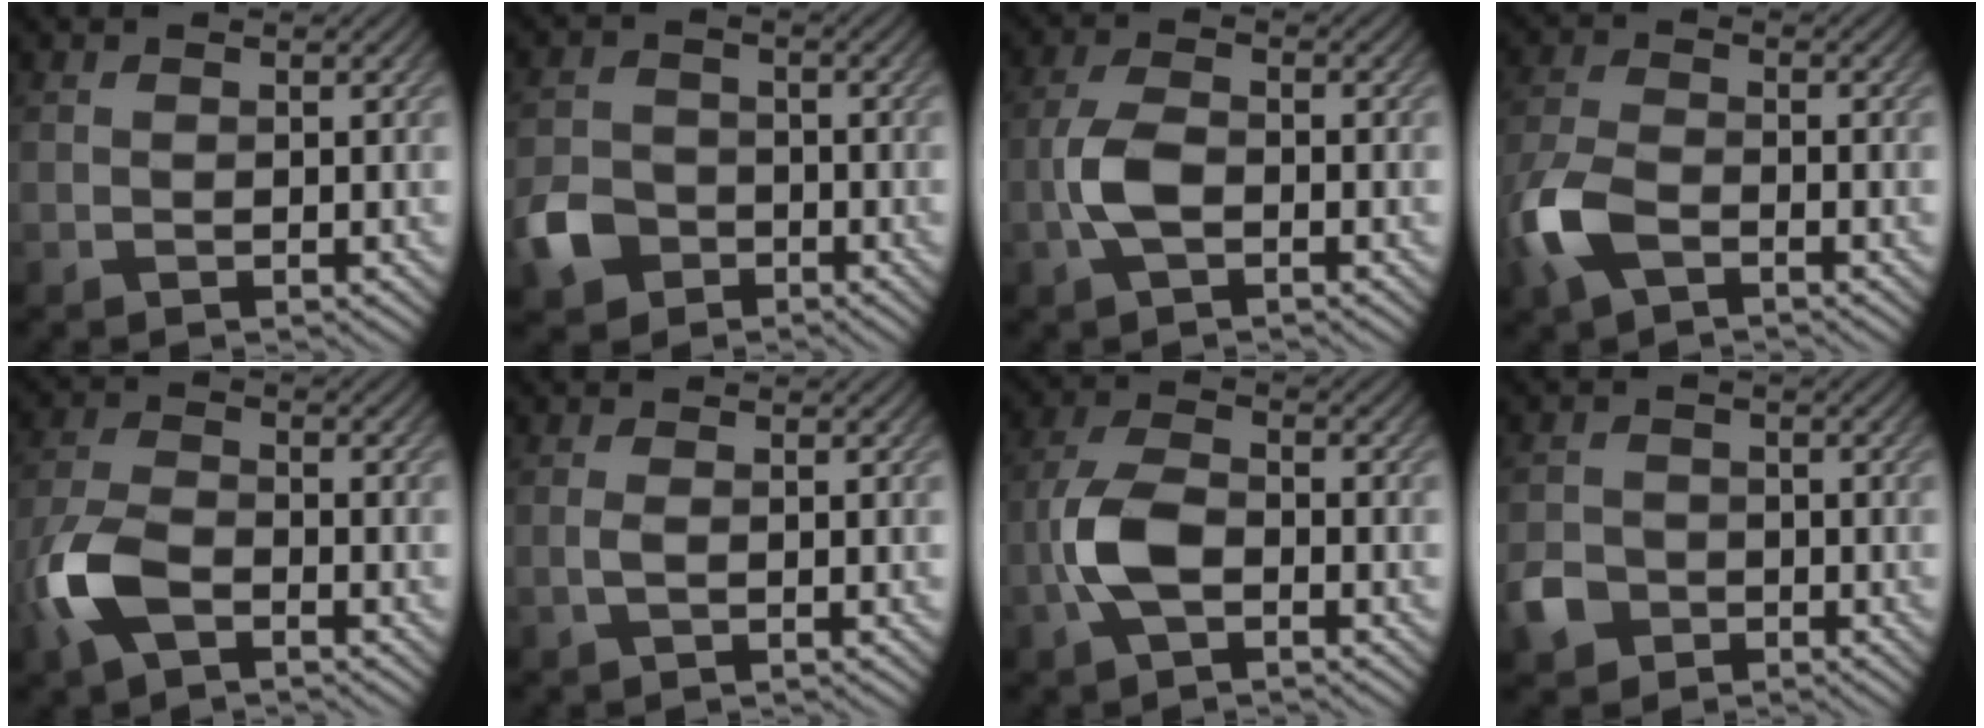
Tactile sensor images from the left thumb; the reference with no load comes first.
{"total": 5.1, "force": [-2.8, 3.7, 2.0], "torque": [-0.047, -0.004, -0.065]}
{"total": 4.6, "force": [-1.6, 2.1, 3.8], "torque": [-0.093, 0.004, -0.042]}
{"total": 6.6, "force": [-3.3, 3.2, 4.7], "torque": [-0.121, -0.008, -0.082]}
{"total": 7.2, "force": [-3.5, 3.5, 5.3], "torque": [-0.132, -0.004, -0.086]}
{"total": 1.1, "force": [-0.2, 0.2, 1.1], "torque": [-0.025, 0.001, -0.006]}
{"total": 6.4, "force": [-2.2, 3.0, 5.2], "torque": [-0.122, 0.004, -0.056]}
{"total": 3.6, "force": [-2.0, 2.7, 1.3], "torque": [-0.031, -0.005, -0.045]}